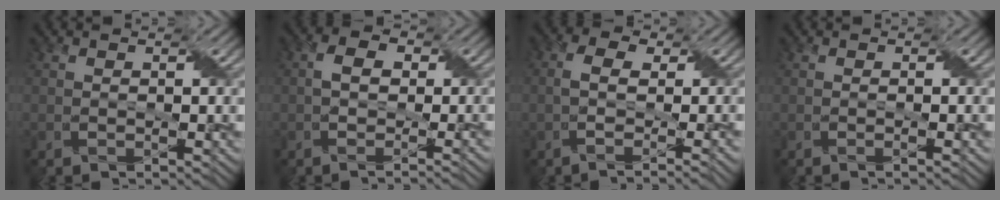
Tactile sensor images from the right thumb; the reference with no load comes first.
{"total": 3.3, "force": [-0.9, 1.8, 2.5], "torque": [-0.042, 0.001, -0.015]}
{"total": 3.6, "force": [-0.8, 1.2, 3.4], "torque": [-0.053, 0.003, -0.022]}
{"total": 0.9, "force": [-0.2, 0.2, 0.8], "torque": [-0.012, 0.001, -0.011]}